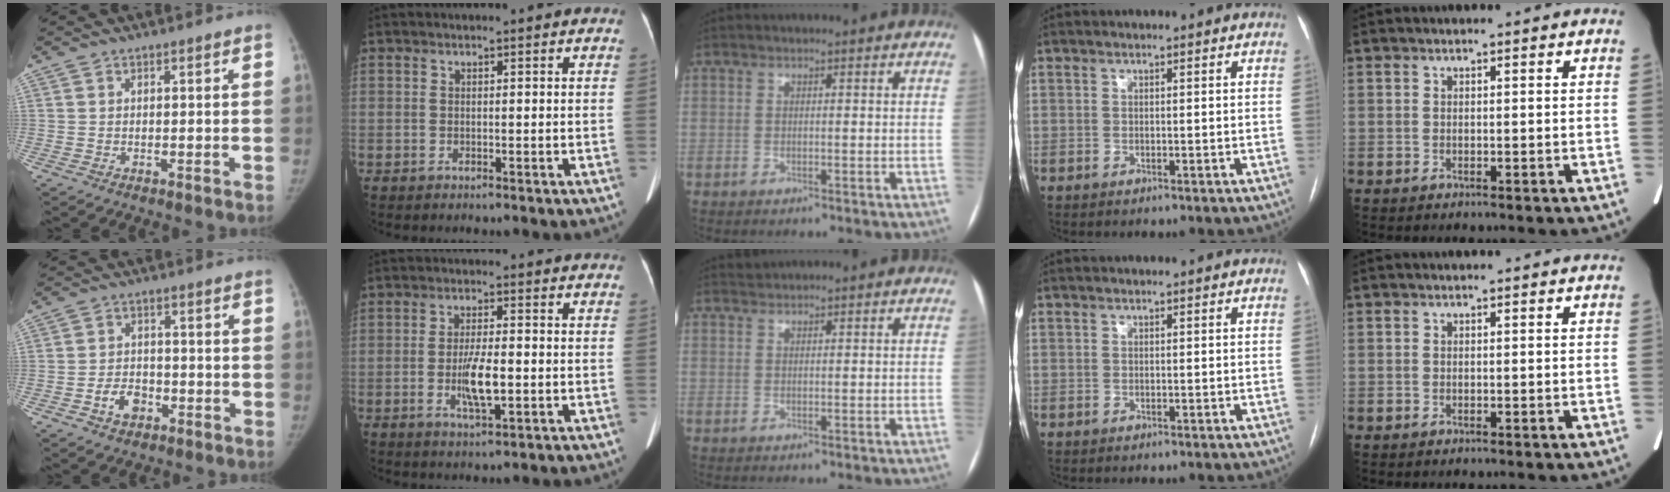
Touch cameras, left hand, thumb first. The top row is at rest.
{"thumb": {"total": 5.0, "force": [-2.2, 3.6, 2.7], "torque": [-0.031, 0.020, -0.035]}, "index": {"total": 5.8, "force": [-1.3, 1.1, 5.6], "torque": [-0.109, -0.007, -0.020]}, "middle": {"total": 0.8, "force": [0.7, -0.2, -0.3], "torque": [-0.004, 0.008, 0.018]}}